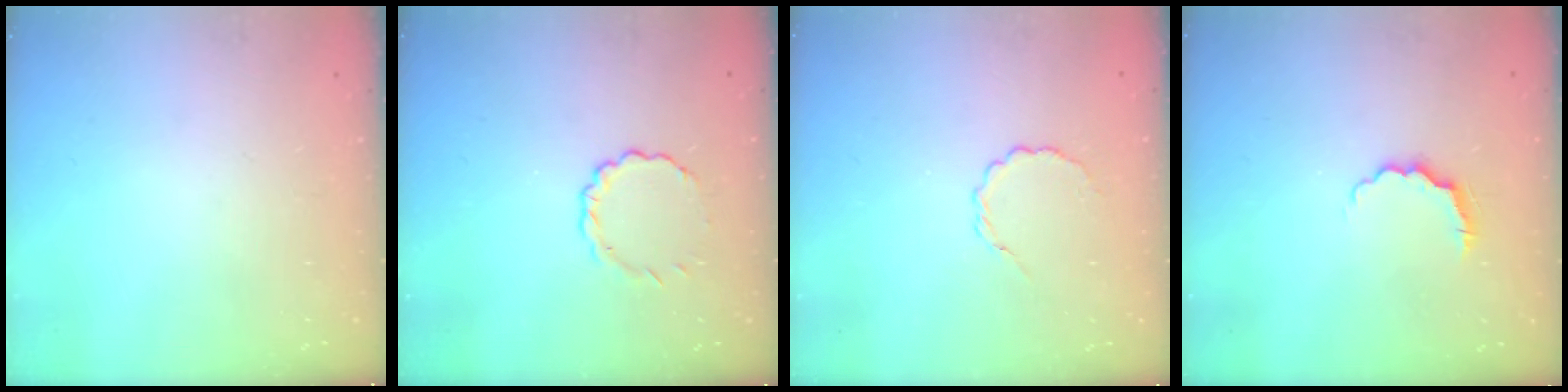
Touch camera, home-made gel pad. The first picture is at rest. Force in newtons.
{"total": 2.8, "press": 2.7, "slide": 0.9}
{"total": 2.4, "press": 2.2, "slide": 0.9}
{"total": 3.7, "press": 3.6, "slide": 0.7}